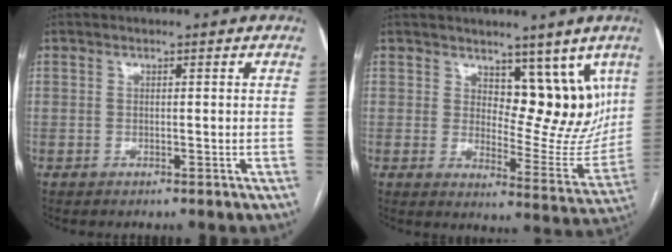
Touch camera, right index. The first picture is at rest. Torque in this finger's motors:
{"motor_torque": [0.16, 0.33, 0.08, 0.01]}